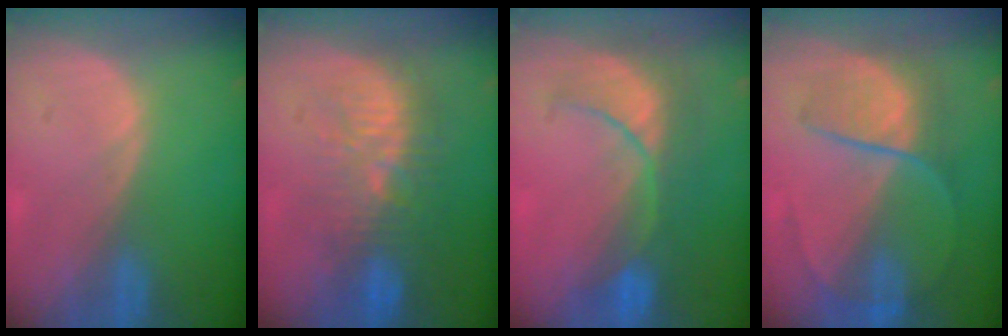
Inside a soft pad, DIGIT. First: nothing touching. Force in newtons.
{"total": 9.5, "press": 8.9, "slide": 3.2}
{"total": 8.4, "press": 8.2, "slide": 1.9}
{"total": 7.1, "press": 6.7, "slide": 2.5}